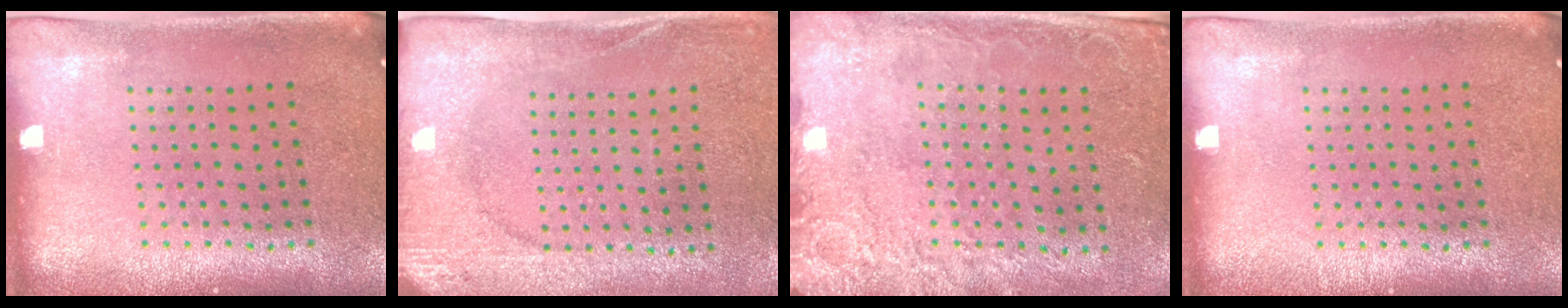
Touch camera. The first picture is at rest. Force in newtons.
{"total": 2.6, "press": 2.4, "slide": 0.9}
{"total": 2.6, "press": 2.0, "slide": 1.7}
{"total": 0.0}